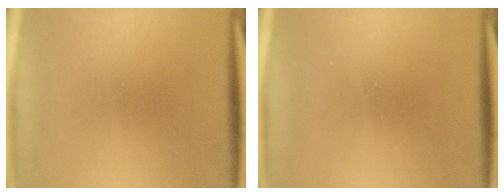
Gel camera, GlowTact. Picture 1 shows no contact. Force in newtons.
{"total": 0.0}